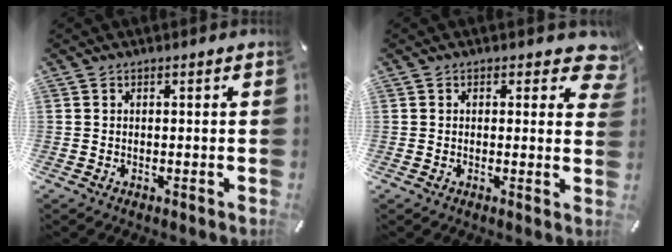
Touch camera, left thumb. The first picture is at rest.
{"total": 4.2, "force": [2.0, 2.6, 2.7], "torque": [-0.016, -0.007, 0.029]}